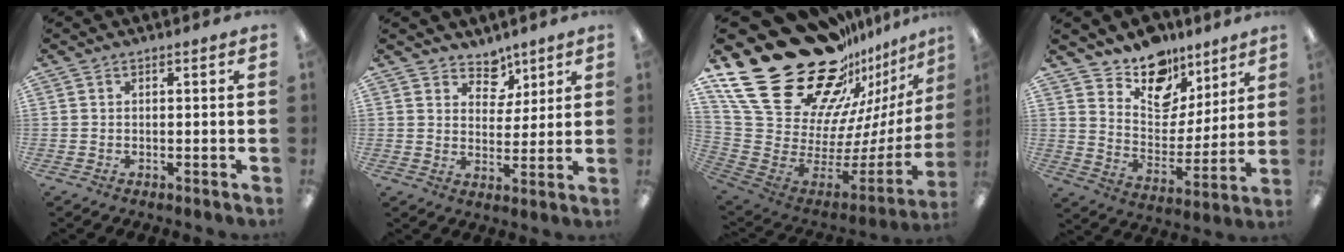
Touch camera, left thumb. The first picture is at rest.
{"total": 6.4, "force": [4.8, 4.1, 0.7], "torque": [-0.006, -0.033, 0.088]}
{"total": 33.7, "force": [21.8, 17.1, 19.2], "torque": [-0.299, -0.174, 0.449]}
{"total": 14.6, "force": [11.1, 8.5, 4.3], "torque": [-0.073, -0.086, 0.206]}